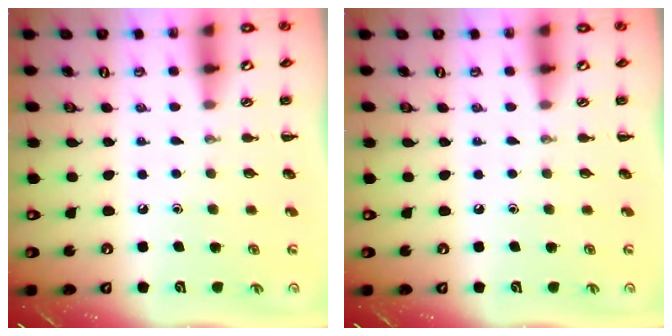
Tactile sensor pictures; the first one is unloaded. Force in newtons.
{"total": 0.0}